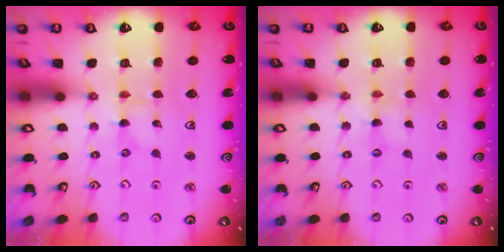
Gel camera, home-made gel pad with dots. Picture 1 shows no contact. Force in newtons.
{"total": 0.0}